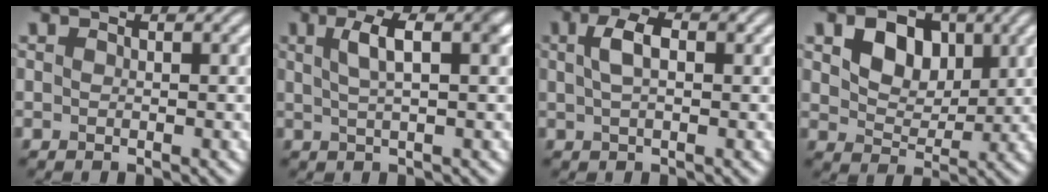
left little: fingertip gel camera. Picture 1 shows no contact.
{"total": 4.1, "force": [1.2, 1.2, 3.7], "torque": [-0.055, 0.011, 0.017]}
{"total": 2.9, "force": [0.7, 1.3, 2.5], "torque": [-0.048, 0.006, 0.011]}
{"total": 5.5, "force": [2.1, 3.8, 3.4], "torque": [-0.066, -0.005, 0.024]}